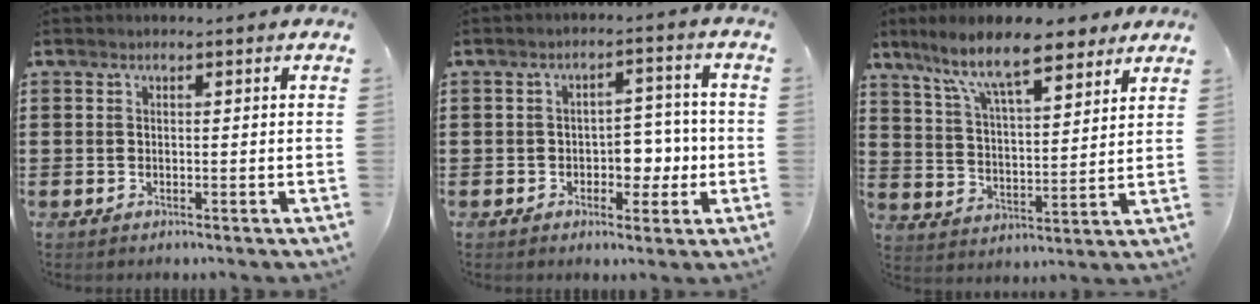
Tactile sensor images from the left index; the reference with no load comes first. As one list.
[{"total": 5.1, "force": [-1.3, 3.5, 3.5], "torque": [-0.045, -0.002, -0.032]}, {"total": 11.6, "force": [9.0, 2.7, 6.8], "torque": [-0.152, -0.029, 0.156]}]